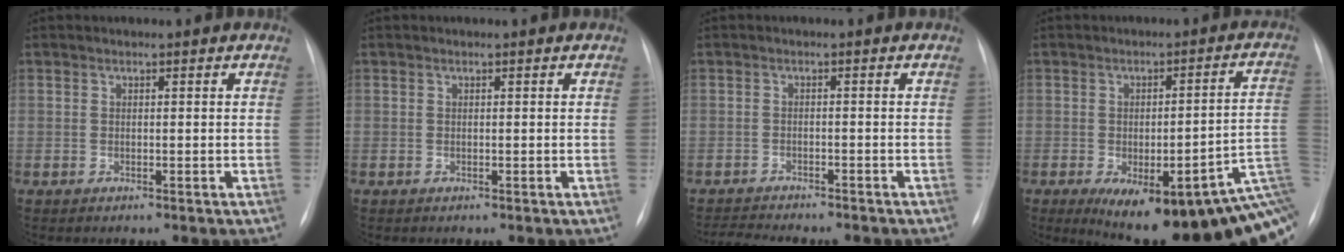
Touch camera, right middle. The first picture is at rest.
{"total": 0.0}
{"total": 7.7, "force": [-7.1, 1.0, 2.8], "torque": [-0.042, -0.008, -0.102]}
{"total": 23.7, "force": [-10.1, 5.9, 20.6], "torque": [-0.187, 0.002, -0.123]}